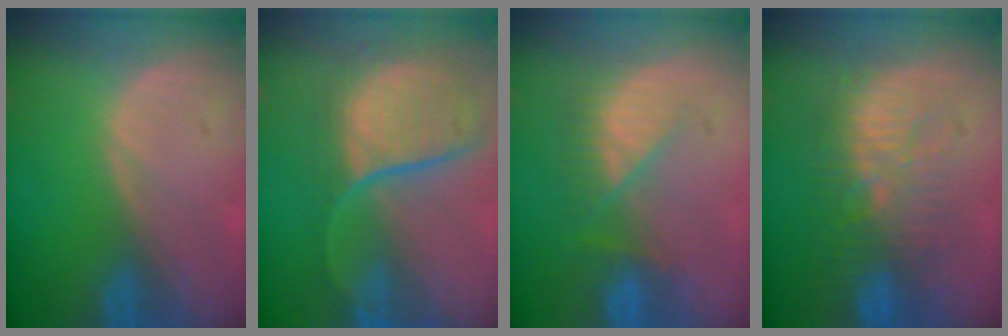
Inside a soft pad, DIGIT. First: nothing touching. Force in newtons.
{"total": 10.9, "press": 9.8, "slide": 4.8}
{"total": 7.4, "press": 6.6, "slide": 3.3}
{"total": 9.2, "press": 9.0, "slide": 2.0}